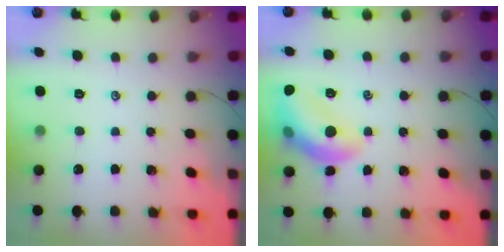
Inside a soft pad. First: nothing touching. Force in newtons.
{"total": 14.0, "press": 14.0, "slide": 1.2}